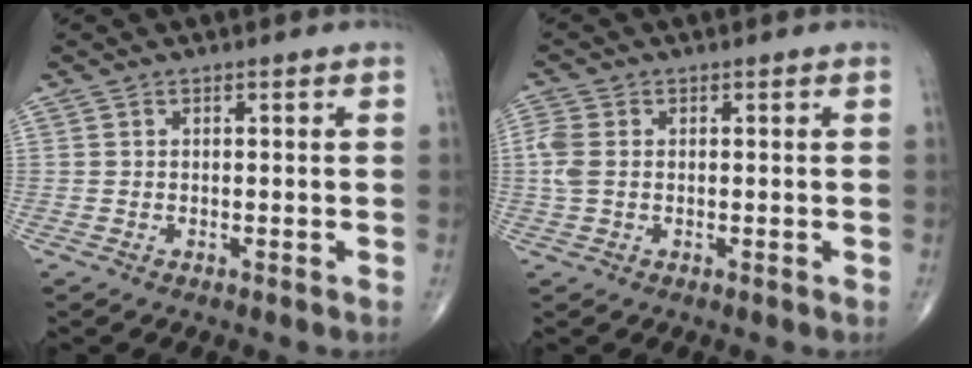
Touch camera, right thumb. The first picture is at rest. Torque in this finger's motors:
{"motor_torque": [0.02, 0.01, 0.25, 0.24, 0.04]}